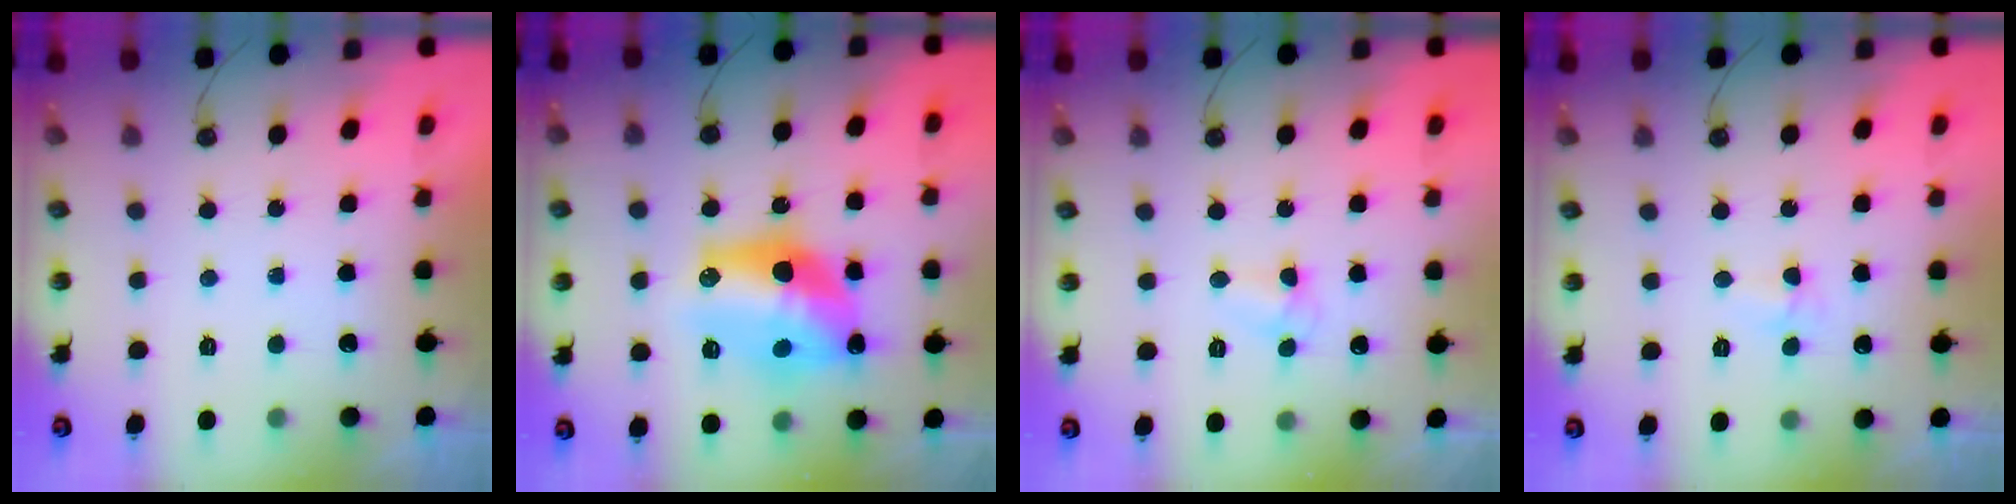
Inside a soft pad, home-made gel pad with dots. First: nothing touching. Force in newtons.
{"total": 17.8, "press": 17.5, "slide": 3.7}
{"total": 5.0, "press": 5.0, "slide": 0.6}
{"total": 5.6, "press": 4.5, "slide": 3.3}